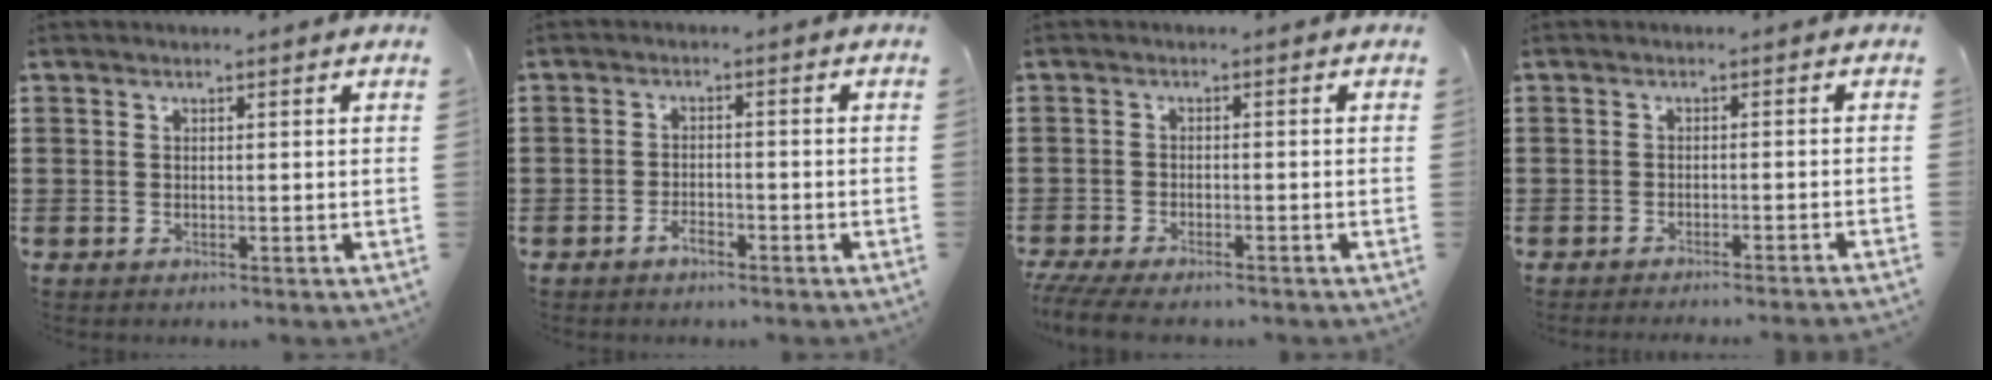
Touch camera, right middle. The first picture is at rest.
{"total": 2.1, "force": [-1.7, 0.8, 1.0], "torque": [-0.023, -0.002, -0.032]}
{"total": 3.0, "force": [-2.7, 0.2, 1.2], "torque": [-0.045, -0.012, -0.061]}
{"total": 1.7, "force": [-1.5, -0.5, 0.5], "torque": [-0.009, -0.001, -0.029]}